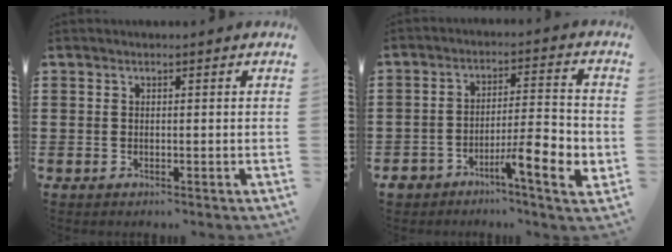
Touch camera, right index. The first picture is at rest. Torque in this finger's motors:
{"motor_torque": [0.72, -0.57, 0.54, 0.15]}